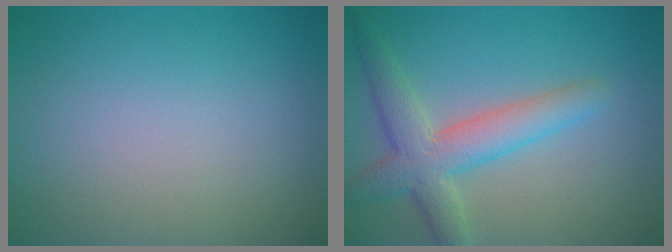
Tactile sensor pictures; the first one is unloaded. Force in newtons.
{"total": 4.9, "press": 4.9, "slide": 0.3}